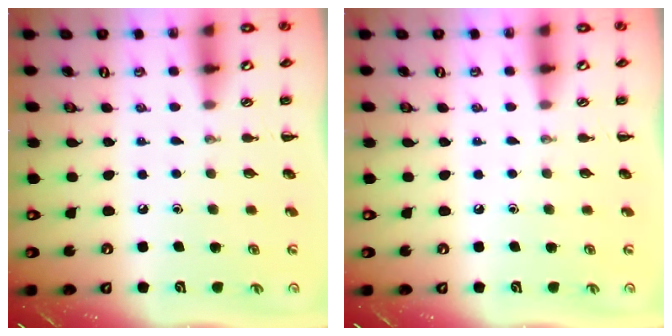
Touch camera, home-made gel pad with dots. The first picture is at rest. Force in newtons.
{"total": 0.0}